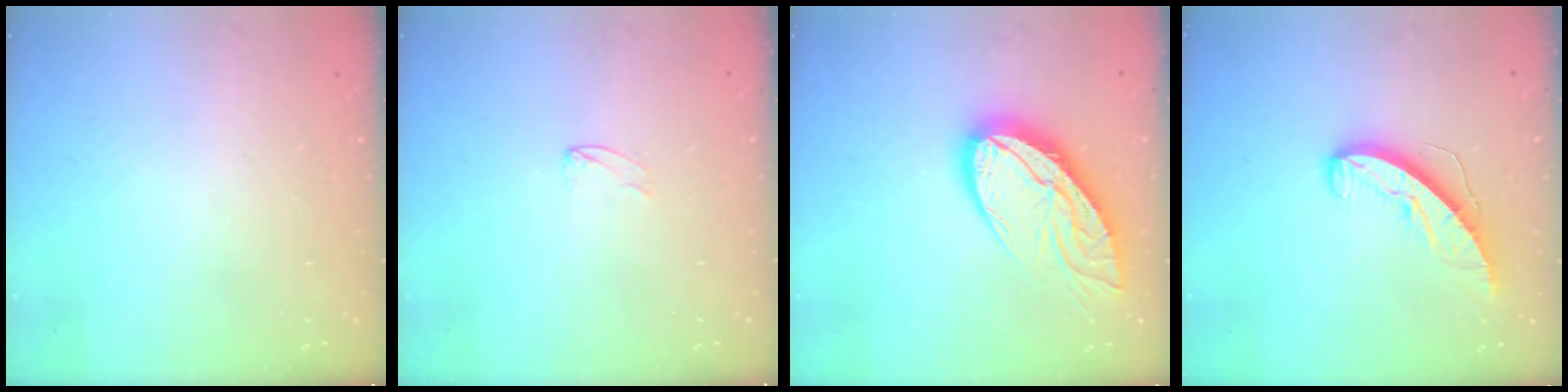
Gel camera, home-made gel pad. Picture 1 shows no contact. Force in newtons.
{"total": 2.7, "press": 2.7, "slide": 0.2}
{"total": 16.2, "press": 16.1, "slide": 1.7}
{"total": 8.5, "press": 8.5, "slide": 0.6}